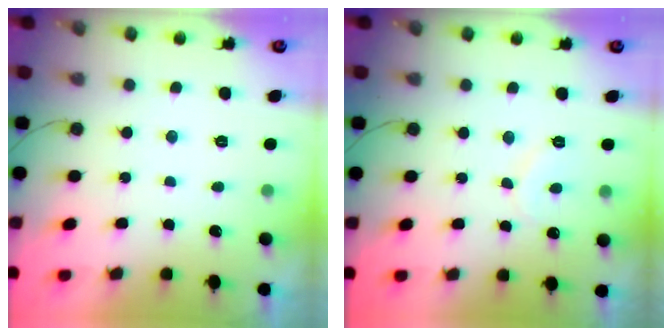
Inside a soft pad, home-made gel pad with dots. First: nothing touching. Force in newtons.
{"total": 6.8, "press": 6.8, "slide": 0.4}